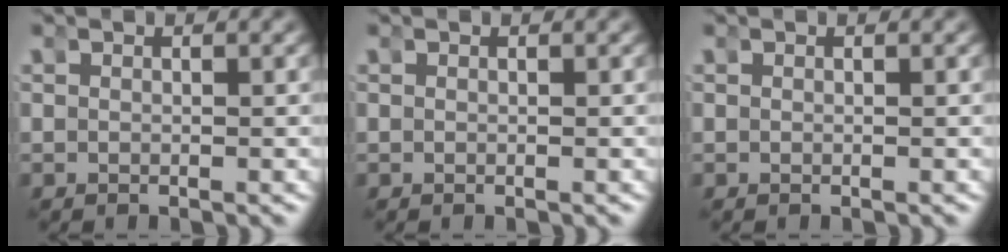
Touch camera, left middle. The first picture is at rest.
{"total": 0.0}
{"total": 0.0}